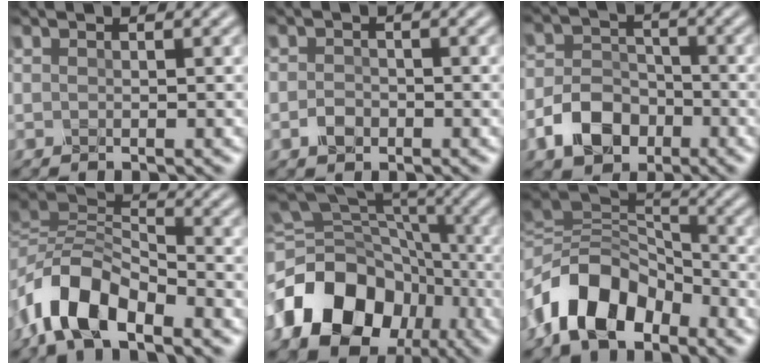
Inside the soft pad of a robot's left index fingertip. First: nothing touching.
{"total": 1.6, "force": [-0.7, 1.2, 0.8], "torque": [-0.014, 0.001, -0.017]}
{"total": 5.2, "force": [-2.7, 3.7, 2.6], "torque": [-0.048, -0.001, -0.056]}
{"total": 7.5, "force": [-3.9, 3.5, 5.3], "torque": [-0.099, 0.006, -0.088]}
{"total": 13.7, "force": [-5.8, 9.9, 7.4], "torque": [-0.144, 0.011, -0.115]}
{"total": 9.2, "force": [-4.5, 5.6, 5.8], "torque": [-0.097, 0.013, -0.097]}